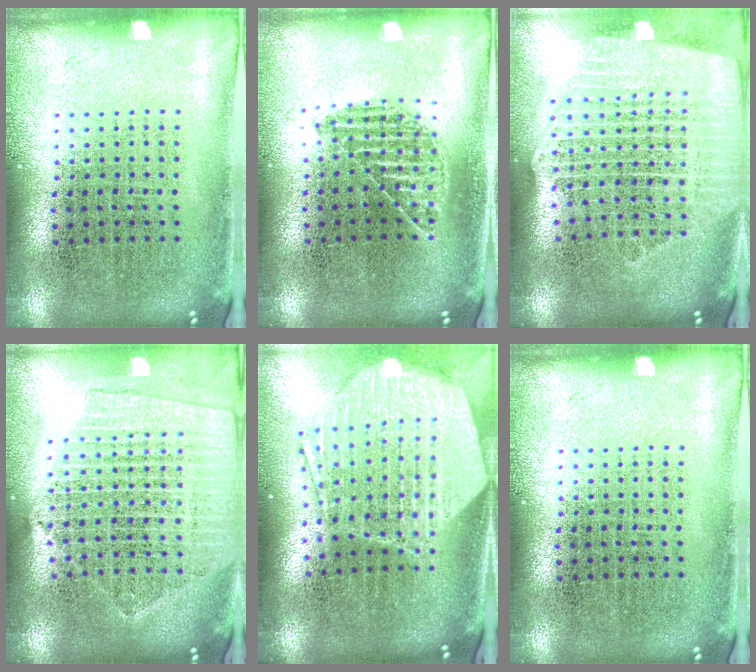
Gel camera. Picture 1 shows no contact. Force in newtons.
{"total": 1.1, "press": 1.0, "slide": 0.5}
{"total": 2.5, "press": 2.1, "slide": 1.3}
{"total": 2.0, "press": 1.9, "slide": 0.9}
{"total": 2.7, "press": 2.2, "slide": 1.6}
{"total": 0.0}